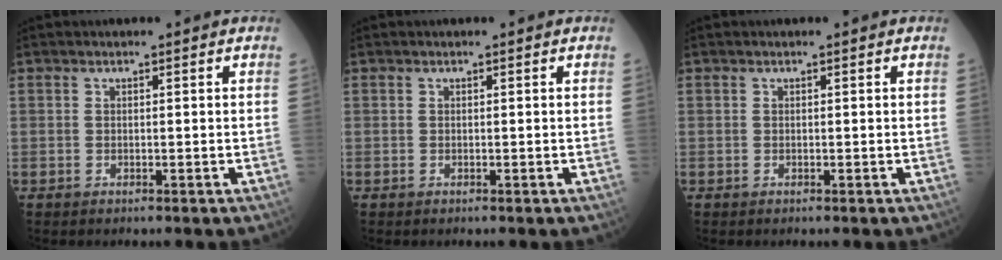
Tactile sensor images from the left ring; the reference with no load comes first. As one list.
[{"total": 0.0}, {"total": 0.0}]